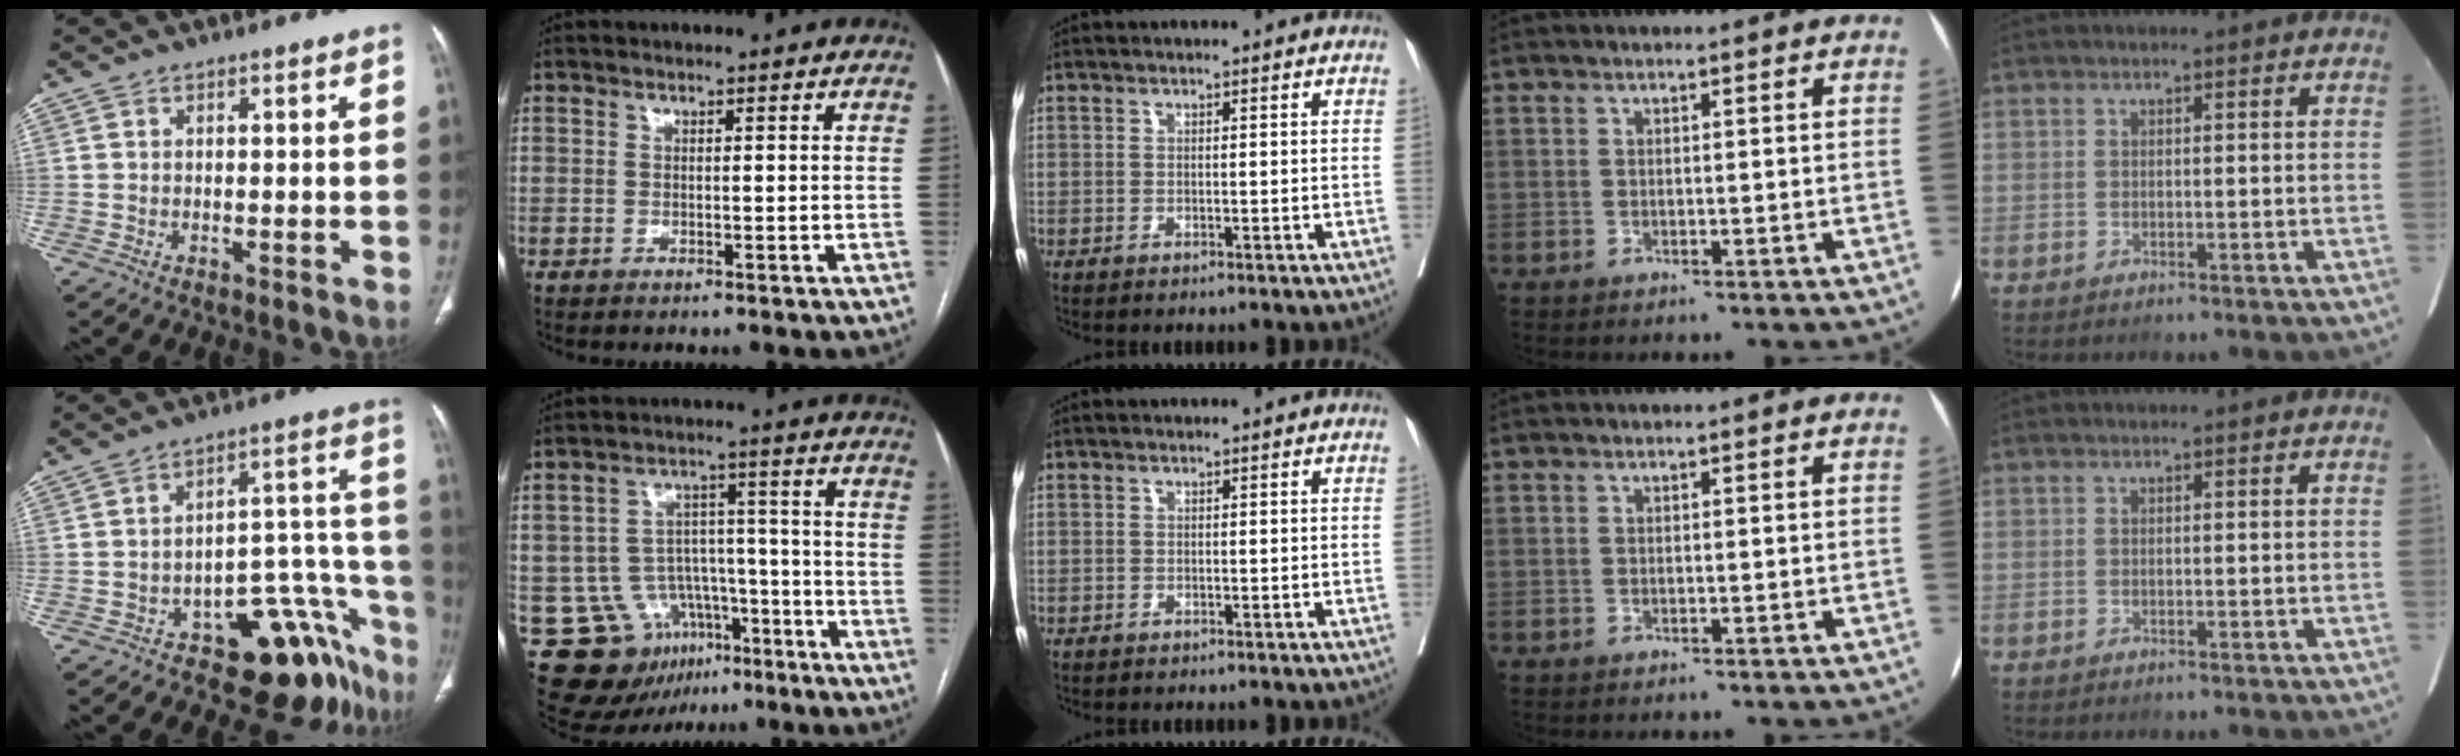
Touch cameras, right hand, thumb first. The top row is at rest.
{"thumb": {"total": 17.5, "force": [-11.7, 8.3, 10.1], "torque": [-0.013, 0.124, -0.150]}, "index": {"total": 12.9, "force": [-6.6, 10.1, 4.4], "torque": [-0.071, 0.054, -0.088]}}